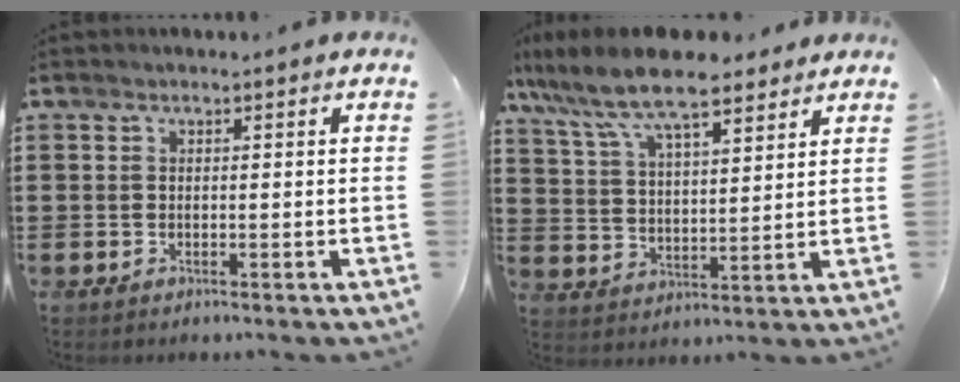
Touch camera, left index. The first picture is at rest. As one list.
[{"total": 10.1, "force": [8.2, 2.4, 5.2], "torque": [-0.130, -0.024, 0.147]}]